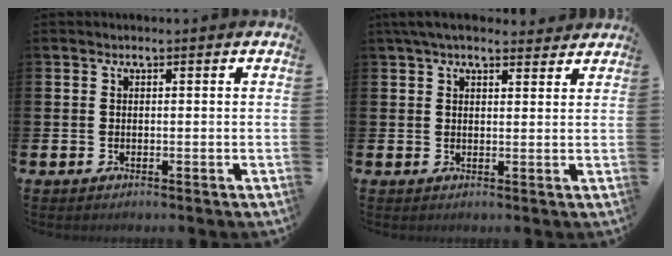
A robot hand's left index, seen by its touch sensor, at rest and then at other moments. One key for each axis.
{"total": 4.4, "fx": 3.9, "fy": 1.2, "fz": 1.6, "tx": -0.034, "ty": -0.010, "tz": 0.071}